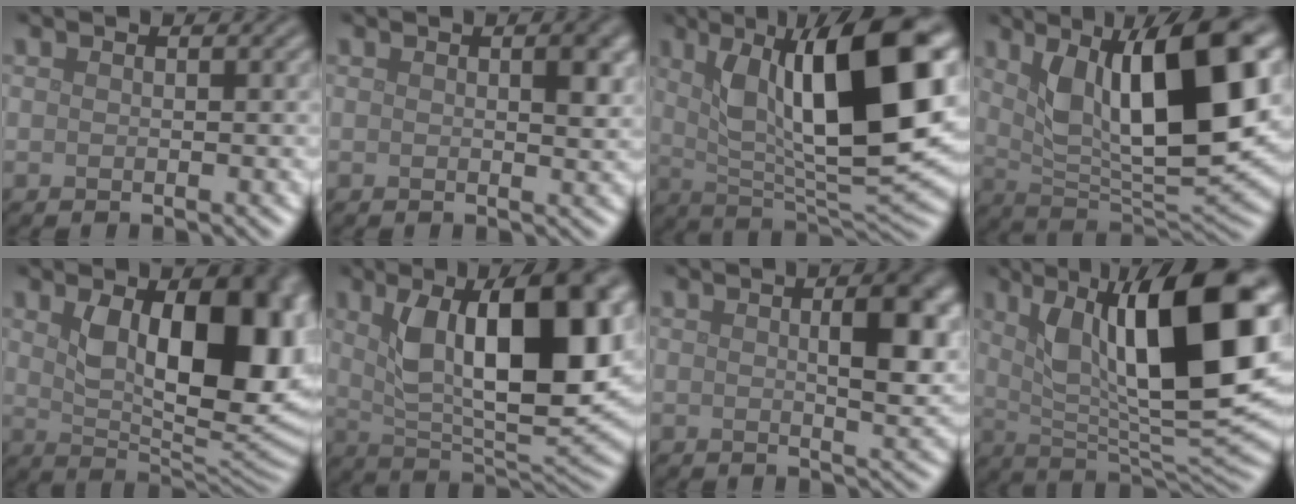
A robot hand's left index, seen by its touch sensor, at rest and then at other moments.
{"total": 2.1, "force": [0.6, 0.6, 2.0], "torque": [-0.022, 0.000, 0.009]}
{"total": 13.5, "force": [3.4, 4.4, 12.4], "torque": [-0.182, -0.001, 0.053]}
{"total": 12.4, "force": [3.5, 4.4, 11.1], "torque": [-0.169, -0.002, 0.057]}
{"total": 13.3, "force": [2.8, 6.7, 11.2], "torque": [-0.133, -0.001, 0.052]}
{"total": 13.5, "force": [3.3, 5.5, 11.9], "torque": [-0.171, 0.000, 0.051]}
{"total": 5.4, "force": [1.1, 1.5, 5.1], "torque": [-0.063, 0.006, 0.018]}
{"total": 14.9, "force": [4.1, 5.1, 13.4], "torque": [-0.193, 0.000, 0.059]}